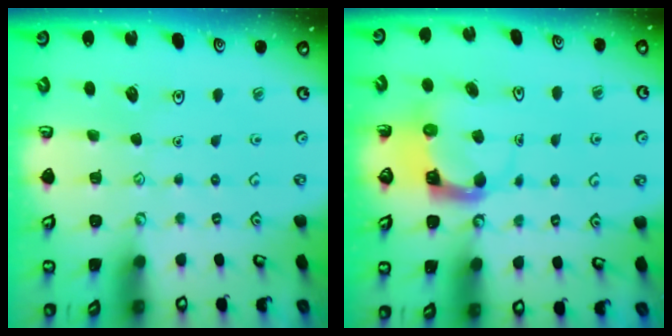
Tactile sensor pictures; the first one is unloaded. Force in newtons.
{"total": 4.4, "press": 4.4, "slide": 0.3}